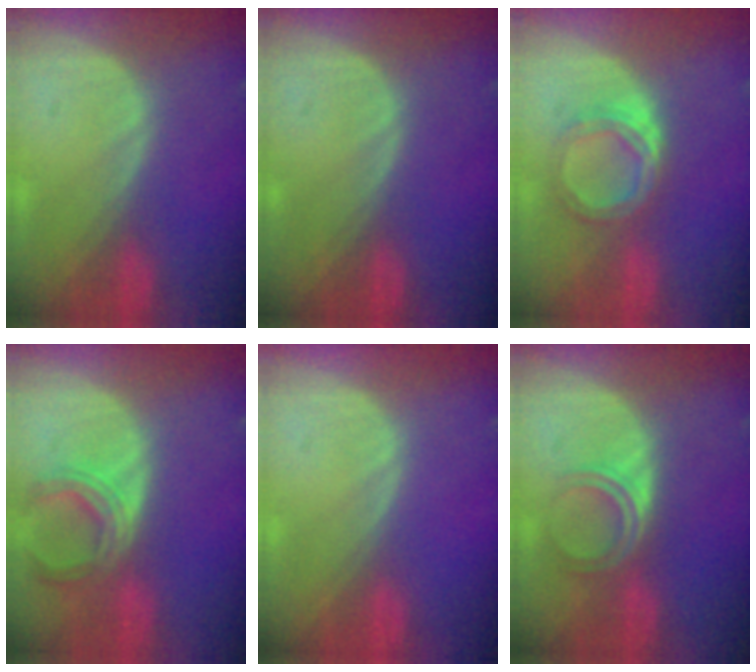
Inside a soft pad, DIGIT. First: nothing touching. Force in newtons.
{"total": 0.0}
{"total": 5.6, "press": 4.9, "slide": 2.7}
{"total": 5.7, "press": 5.7, "slide": 0.5}
{"total": 0.0}
{"total": 4.8, "press": 3.9, "slide": 2.8}